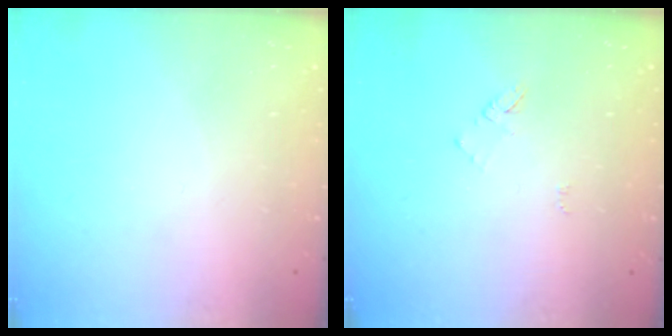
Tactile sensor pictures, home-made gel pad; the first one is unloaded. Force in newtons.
{"total": 4.3, "press": 4.3, "slide": 0.5}